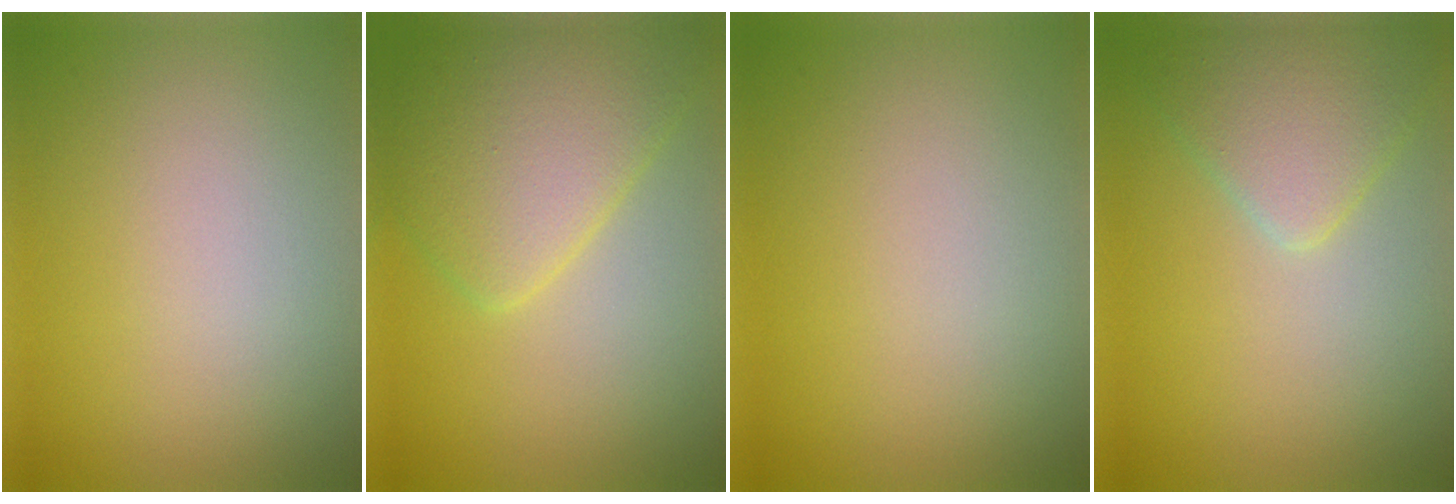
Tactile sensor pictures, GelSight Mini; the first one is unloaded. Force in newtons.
{"total": 6.1, "press": 6.1, "slide": 0.2}
{"total": 0.0}
{"total": 3.8, "press": 3.8, "slide": 0.3}